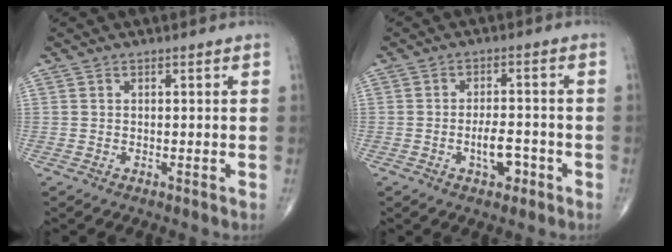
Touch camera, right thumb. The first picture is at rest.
{"total": 5.0, "force": [-2.0, 2.5, 3.9], "torque": [-0.053, 0.018, -0.030]}